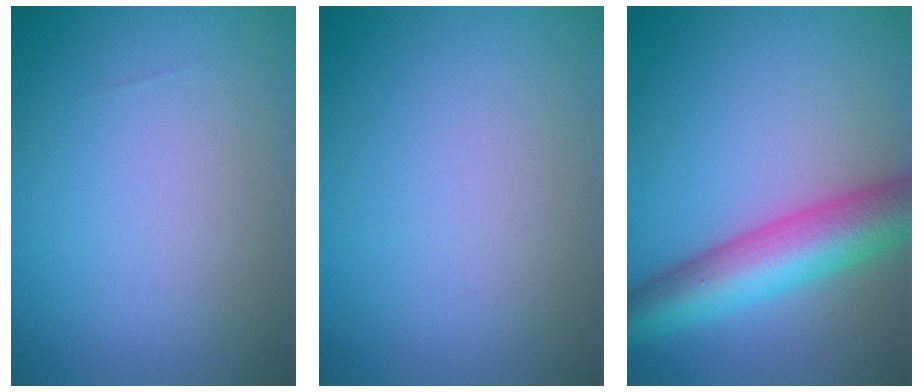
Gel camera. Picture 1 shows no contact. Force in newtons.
{"total": 0.0}
{"total": 8.3, "press": 8.3, "slide": 0.3}